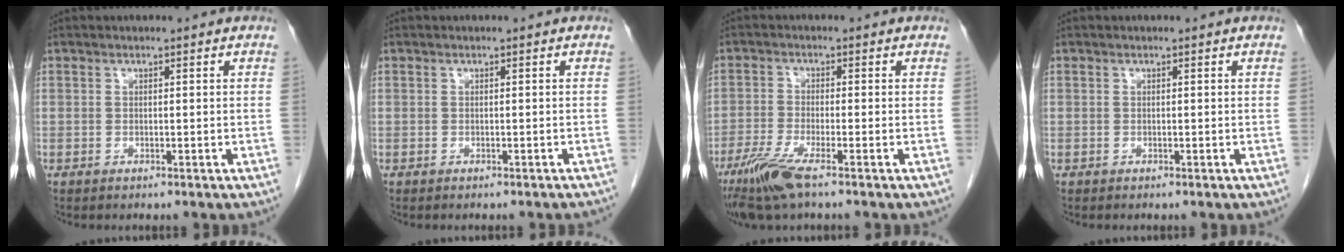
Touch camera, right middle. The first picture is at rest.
{"total": 2.7, "force": [-2.5, 0.6, 1.0], "torque": [-0.016, -0.007, -0.027]}
{"total": 6.6, "force": [-4.3, 0.4, 5.0], "torque": [-0.107, -0.020, -0.084]}
{"total": 0.0}